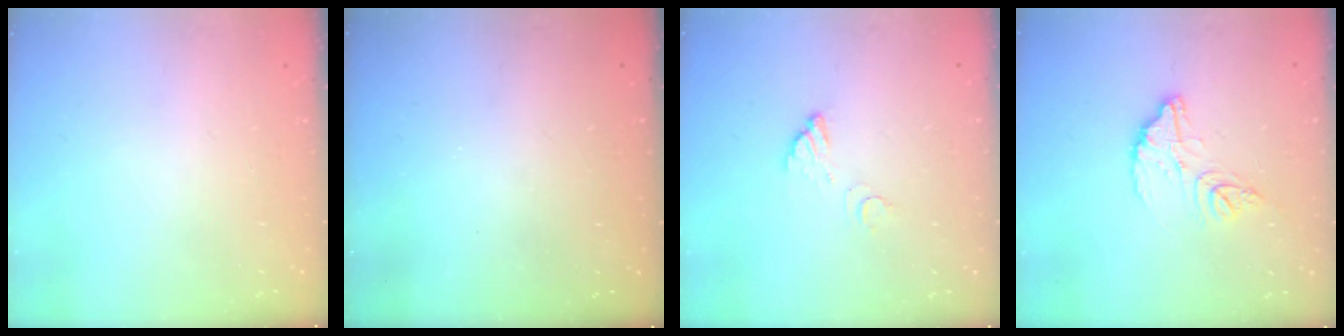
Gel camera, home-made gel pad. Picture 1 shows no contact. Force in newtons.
{"total": 3.3, "press": 3.3, "slide": 0.1}
{"total": 3.6, "press": 3.6, "slide": 0.3}
{"total": 12.3, "press": 12.3, "slide": 1.1}